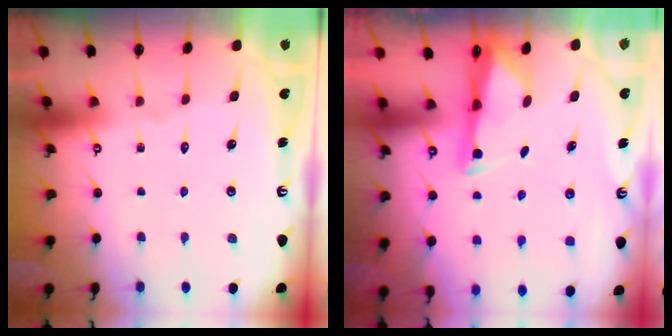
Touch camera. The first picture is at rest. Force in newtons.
{"total": 2.6, "press": 2.6, "slide": 0.4}